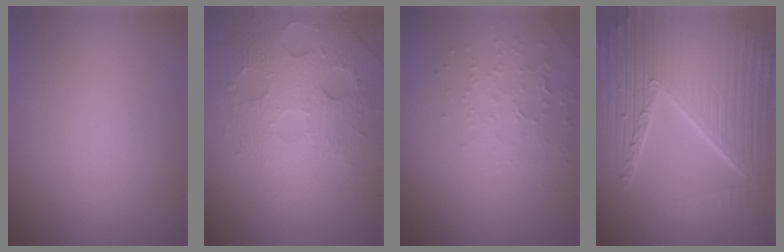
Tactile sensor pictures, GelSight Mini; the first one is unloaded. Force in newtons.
{"total": 4.9, "press": 4.1, "slide": 2.6}
{"total": 2.2, "press": 2.1, "slide": 0.6}
{"total": 10.1, "press": 6.4, "slide": 7.8}